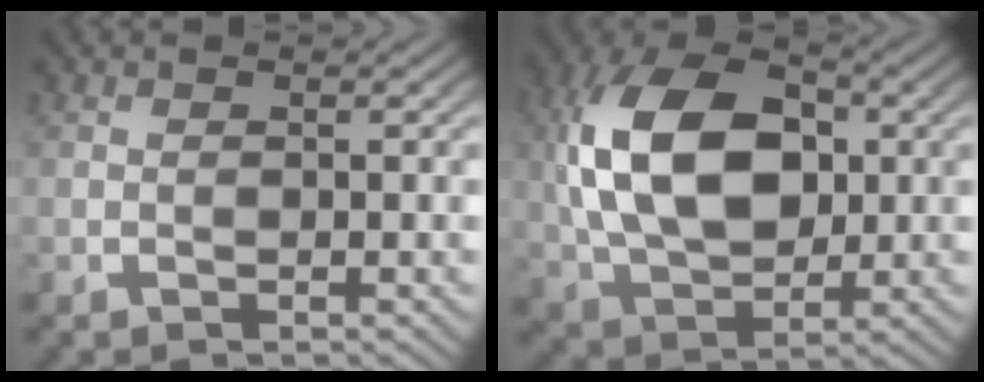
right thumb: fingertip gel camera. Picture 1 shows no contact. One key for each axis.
{"total": 13.3, "fx": 1.4, "fy": 8.8, "fz": 9.8, "tx": -0.217, "ty": -0.030, "tz": 0.042}